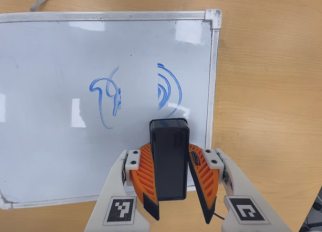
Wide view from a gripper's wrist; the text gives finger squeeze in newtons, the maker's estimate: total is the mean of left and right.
{"total": 7.1, "left": 7.8, "right": 6.4}